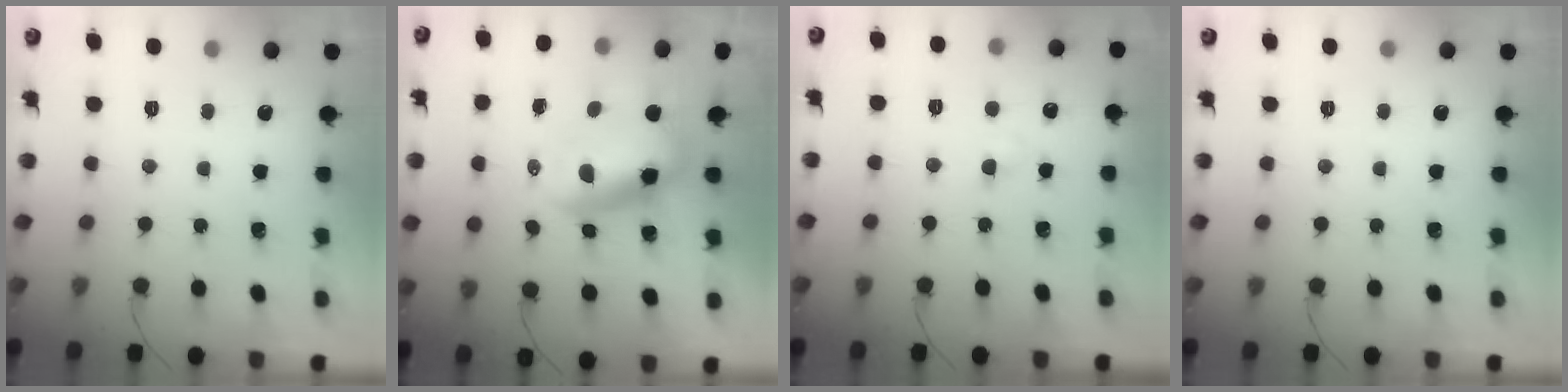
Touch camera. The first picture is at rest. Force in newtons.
{"total": 7.6, "press": 7.3, "slide": 2.0}
{"total": 2.0, "press": 1.8, "slide": 0.9}
{"total": 0.0}